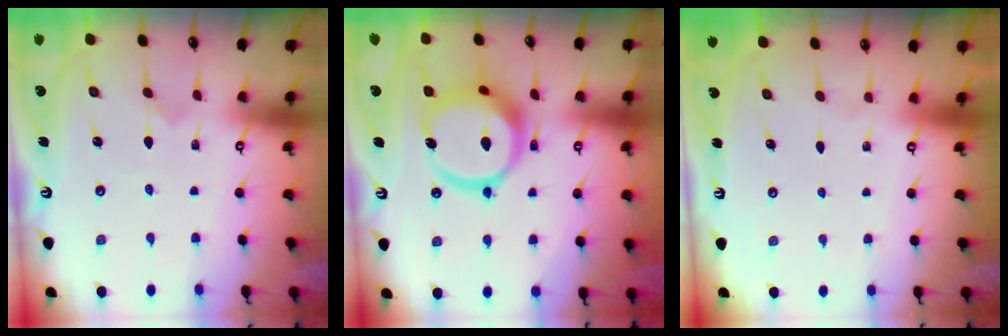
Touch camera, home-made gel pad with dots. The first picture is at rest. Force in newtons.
{"total": 17.3, "press": 17.1, "slide": 2.2}
{"total": 0.0}